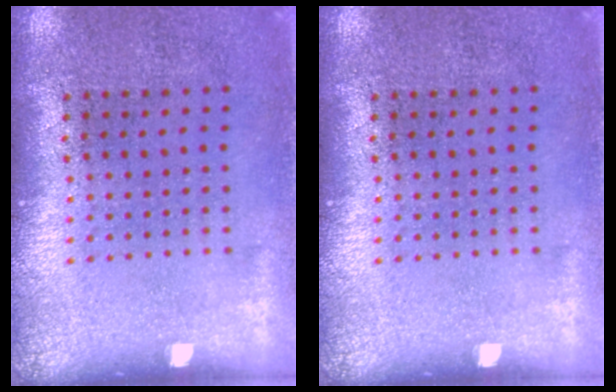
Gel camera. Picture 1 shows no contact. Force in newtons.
{"total": 0.0}